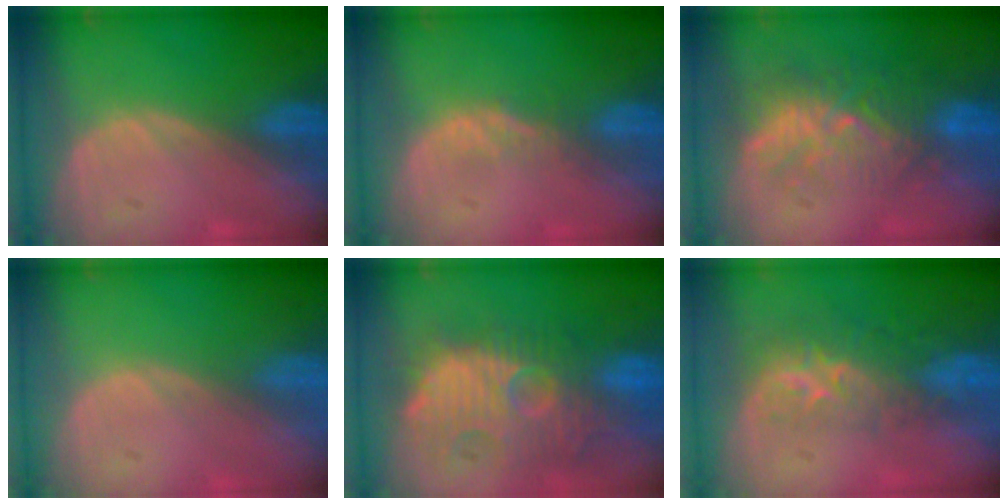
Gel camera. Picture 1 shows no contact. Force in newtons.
{"total": 1.4, "press": 1.4, "slide": 0.1}
{"total": 9.1, "press": 8.4, "slide": 3.4}
{"total": 0.0}
{"total": 12.4, "press": 12.0, "slide": 3.4}
{"total": 8.7, "press": 7.1, "slide": 5.0}